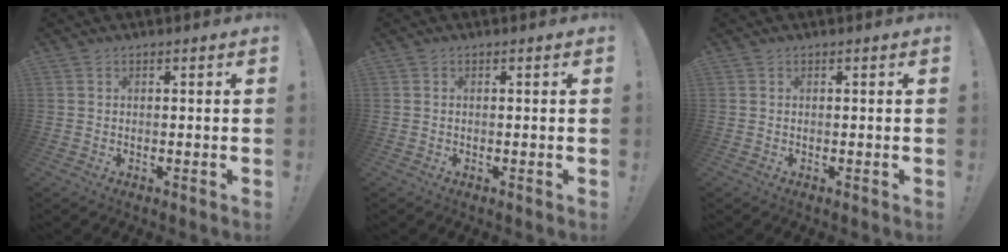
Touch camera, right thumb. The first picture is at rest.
{"total": 0.0}
{"total": 0.0}